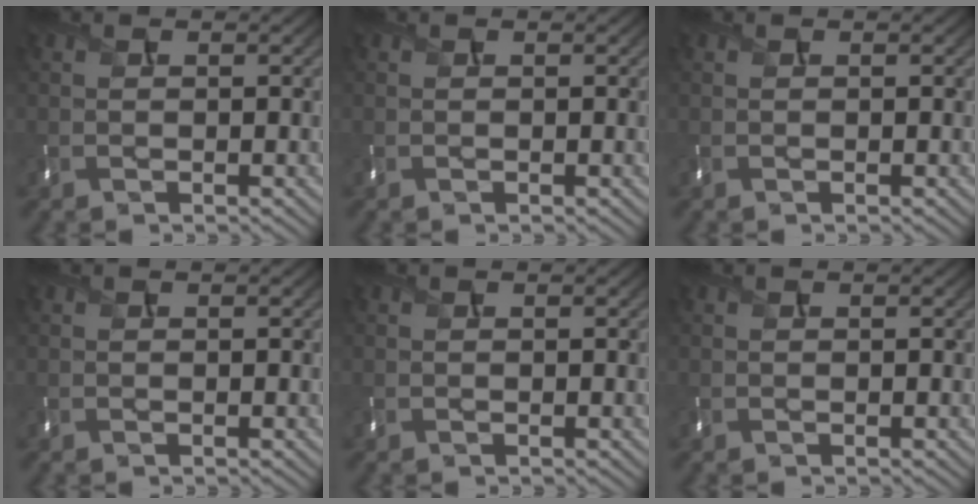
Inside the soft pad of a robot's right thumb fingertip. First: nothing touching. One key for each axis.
{"total": 0.0}
{"total": 0.0}
{"total": 0.0}
{"total": 0.0}
{"total": 0.0}